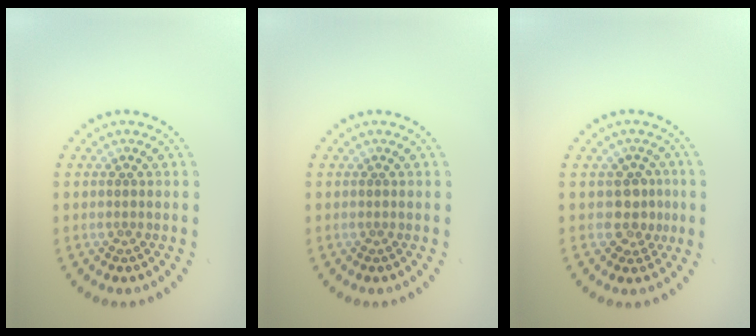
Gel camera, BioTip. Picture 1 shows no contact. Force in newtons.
{"total": 0.0}
{"total": 2.4, "press": 2.0, "slide": 1.3}